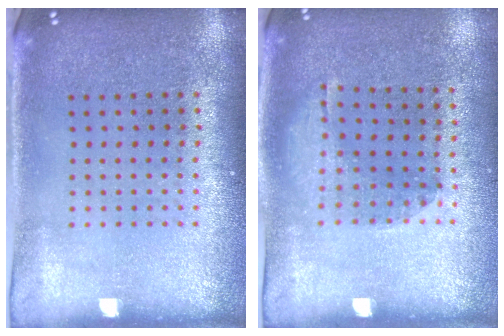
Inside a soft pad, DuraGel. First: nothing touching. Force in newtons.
{"total": 1.2, "press": 0.9, "slide": 0.9}